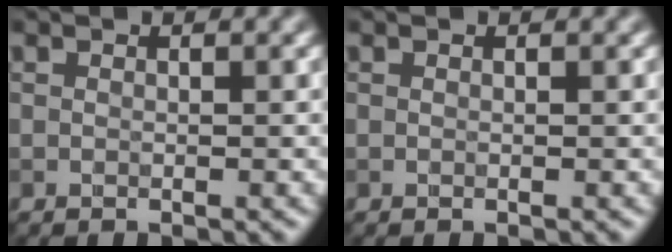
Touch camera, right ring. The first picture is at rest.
{"total": 0.0}